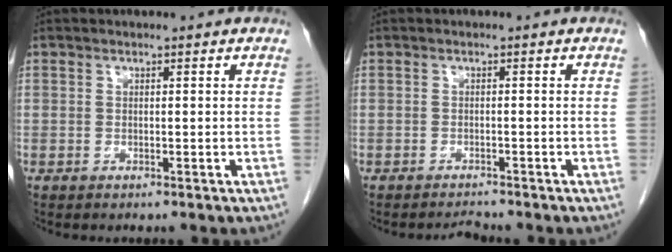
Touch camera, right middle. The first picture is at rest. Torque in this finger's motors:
{"motor_torque": [0.00, 0.00, -0.01, -0.01]}